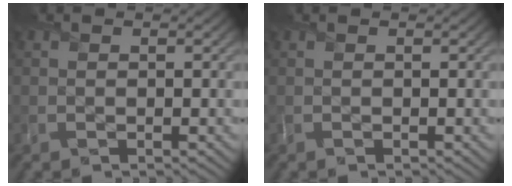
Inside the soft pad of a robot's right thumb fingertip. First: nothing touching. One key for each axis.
{"total": 0.0}